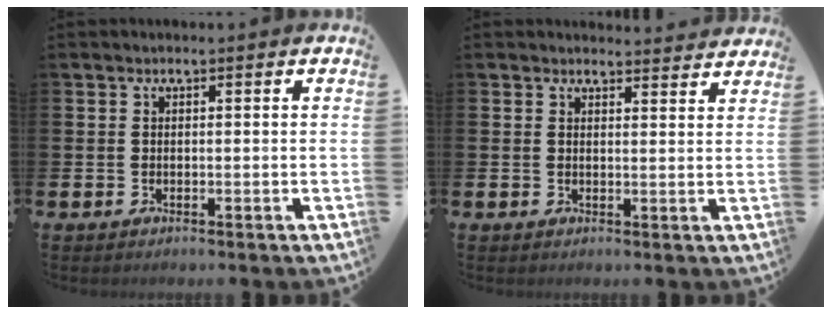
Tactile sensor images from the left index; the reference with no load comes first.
{"total": 2.6, "force": [2.6, 0.3, -0.2], "torque": [0.008, -0.019, 0.046]}